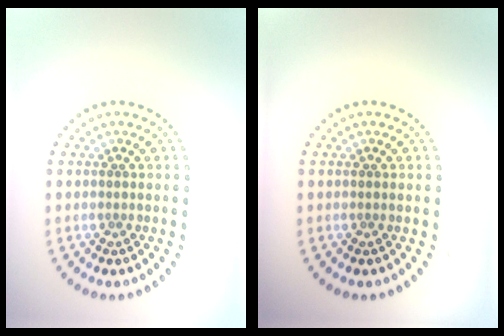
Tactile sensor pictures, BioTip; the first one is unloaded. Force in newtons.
{"total": 0.0}